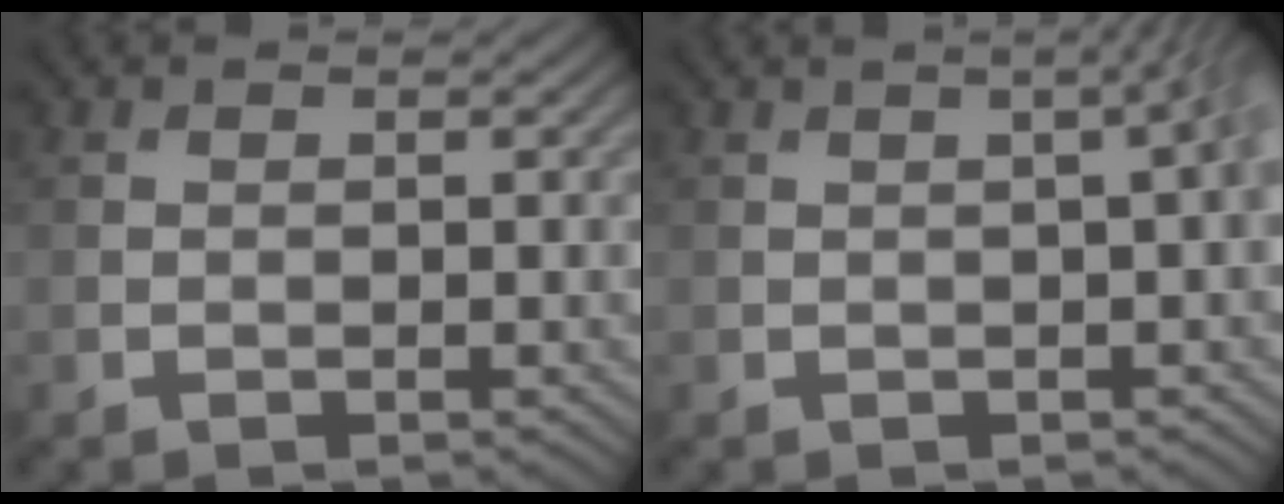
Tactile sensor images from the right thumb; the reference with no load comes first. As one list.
[{"total": 4.1, "force": [0.7, 1.2, 3.9], "torque": [-0.038, 0.022, 0.001]}]